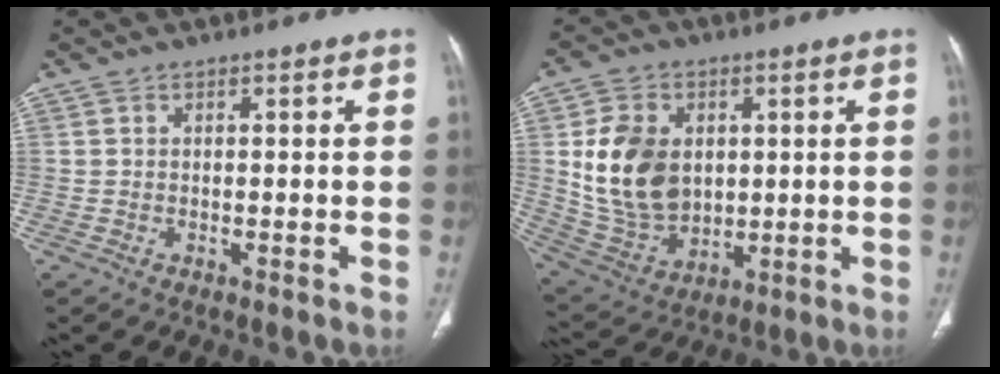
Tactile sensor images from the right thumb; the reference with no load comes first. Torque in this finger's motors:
{"motor_torque": [-0.41, 1.01, 1.40, 0.28, 0.14]}